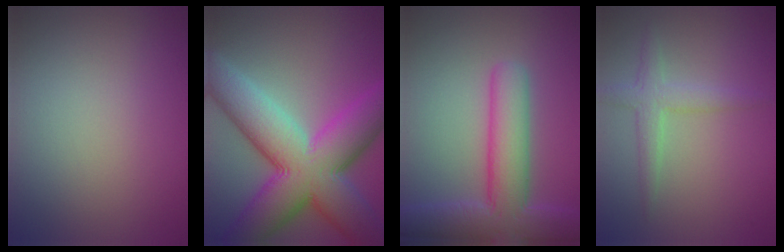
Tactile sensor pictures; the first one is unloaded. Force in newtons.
{"total": 14.0, "press": 14.0, "slide": 0.3}
{"total": 7.6, "press": 7.6, "slide": 0.4}
{"total": 2.4, "press": 2.4, "slide": 0.1}